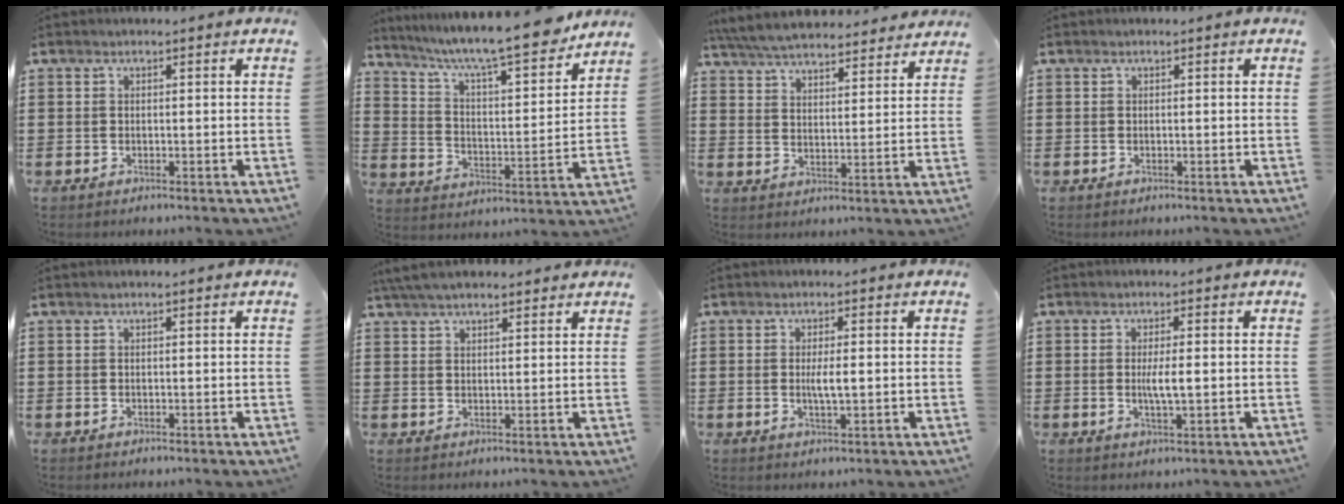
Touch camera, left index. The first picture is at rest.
{"total": 10.4, "force": [8.9, 0.9, 5.3], "torque": [-0.118, -0.058, 0.145]}
{"total": 5.9, "force": [5.8, 0.6, 1.2], "torque": [-0.049, -0.028, 0.103]}
{"total": 0.0}
{"total": 0.0}
{"total": 4.3, "force": [3.8, 1.0, 1.9], "torque": [-0.045, 0.000, 0.071]}
{"total": 2.9, "force": [0.0, 0.6, 2.8], "torque": [-0.059, -0.007, -0.003]}
{"total": 3.4, "force": [0.0, 0.6, 3.4], "torque": [-0.069, -0.005, -0.004]}